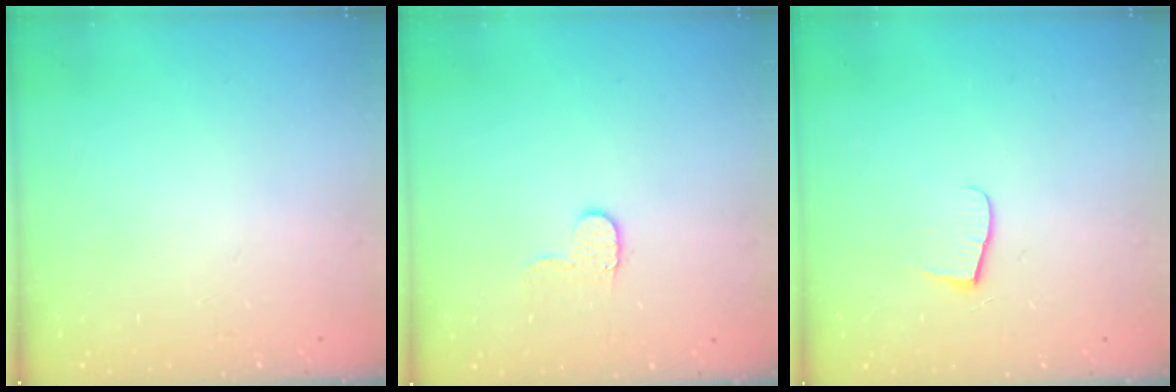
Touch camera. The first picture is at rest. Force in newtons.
{"total": 5.8, "press": 5.8, "slide": 0.5}
{"total": 6.5, "press": 6.5, "slide": 0.7}